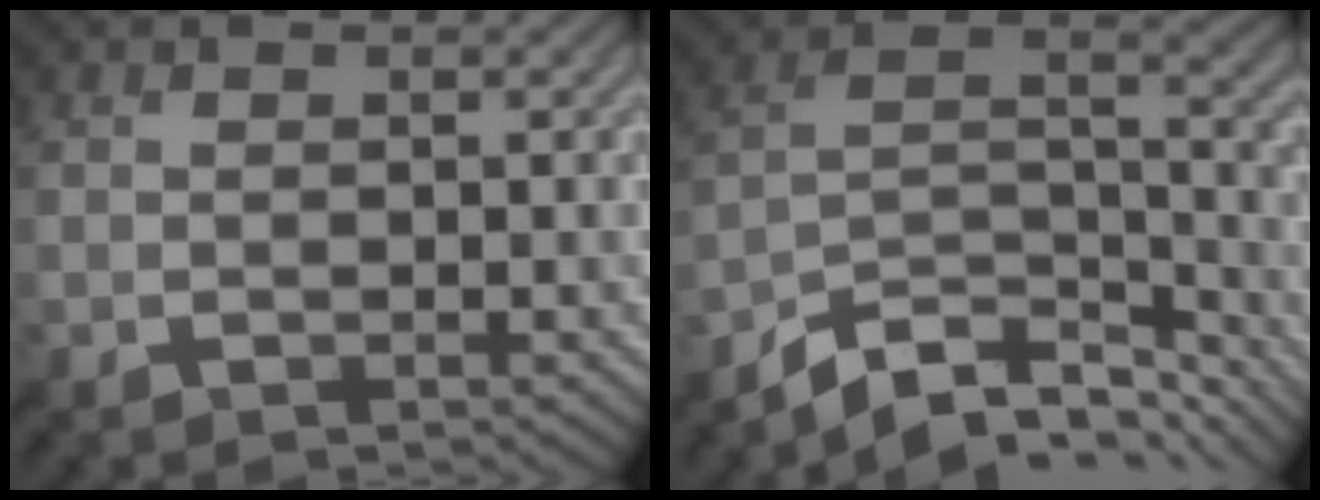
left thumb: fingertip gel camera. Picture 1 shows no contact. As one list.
[{"total": 10.4, "force": [-8.2, 4.0, 5.1], "torque": [-0.091, -0.006, -0.153]}]